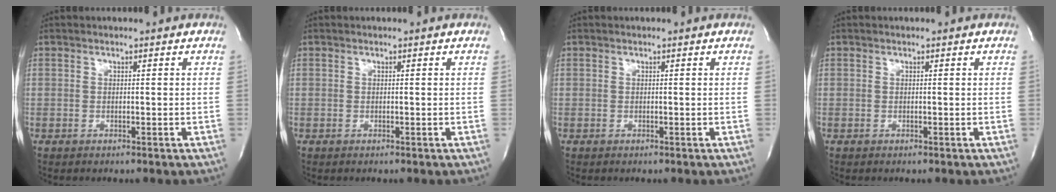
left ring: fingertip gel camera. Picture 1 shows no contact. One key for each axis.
{"total": 0.0}
{"total": 0.0}
{"total": 0.0}